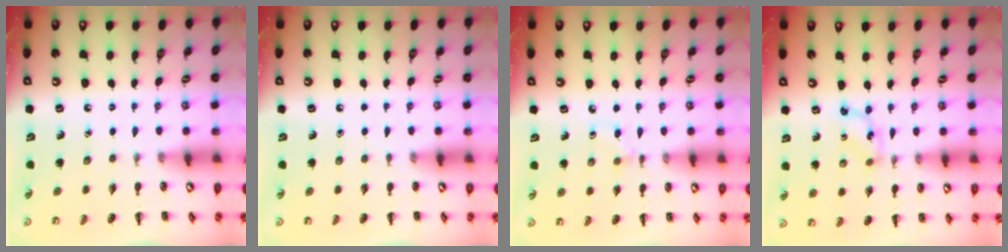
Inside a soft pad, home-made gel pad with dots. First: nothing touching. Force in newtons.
{"total": 0.0}
{"total": 2.6, "press": 2.4, "slide": 1.0}
{"total": 1.9, "press": 1.9, "slide": 0.3}